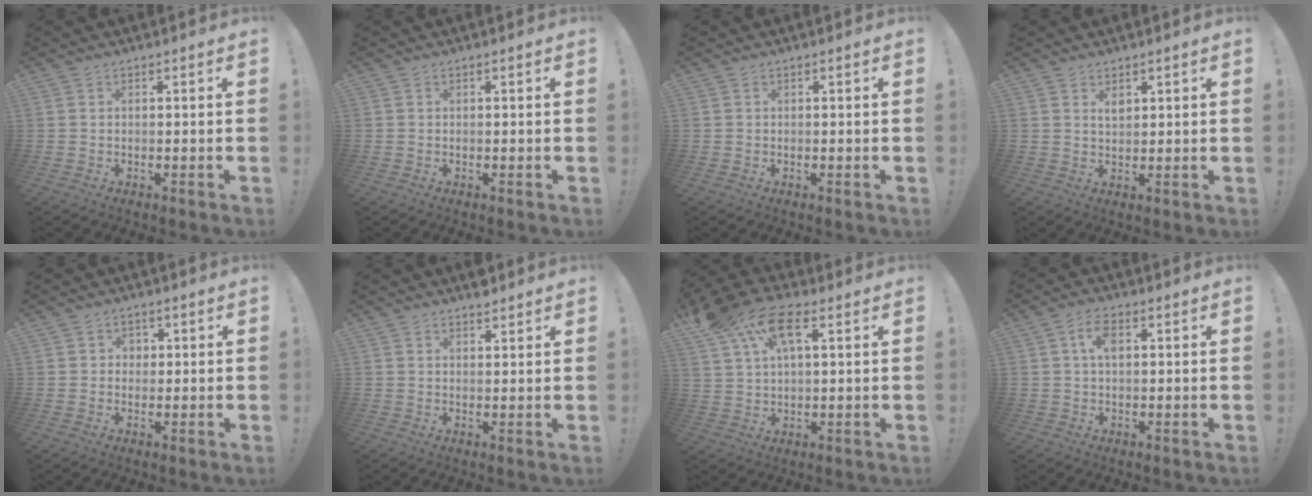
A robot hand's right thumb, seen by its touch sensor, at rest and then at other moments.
{"total": 0.0}
{"total": 0.0}
{"total": 2.3, "force": [1.6, 1.2, 1.1], "torque": [-0.002, -0.013, 0.024]}
{"total": 2.4, "force": [0.3, 2.3, 0.6], "torque": [-0.015, 0.003, 0.005]}
{"total": 2.6, "force": [2.2, 0.9, 1.0], "torque": [-0.001, -0.013, 0.037]}
{"total": 14.4, "force": [7.3, 7.3, 10.1], "torque": [-0.196, -0.020, 0.130]}
{"total": 5.6, "force": [1.6, 3.3, 4.3], "torque": [-0.070, 0.004, 0.027]}